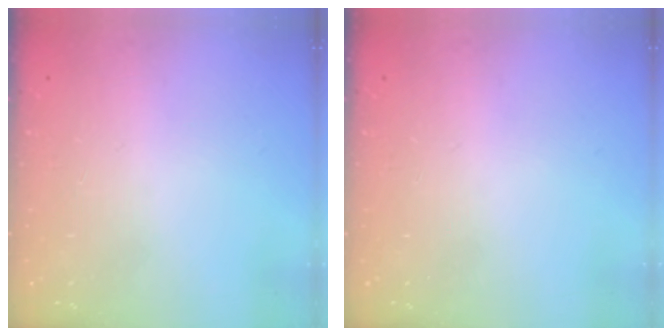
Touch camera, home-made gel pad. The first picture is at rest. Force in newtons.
{"total": 0.0}